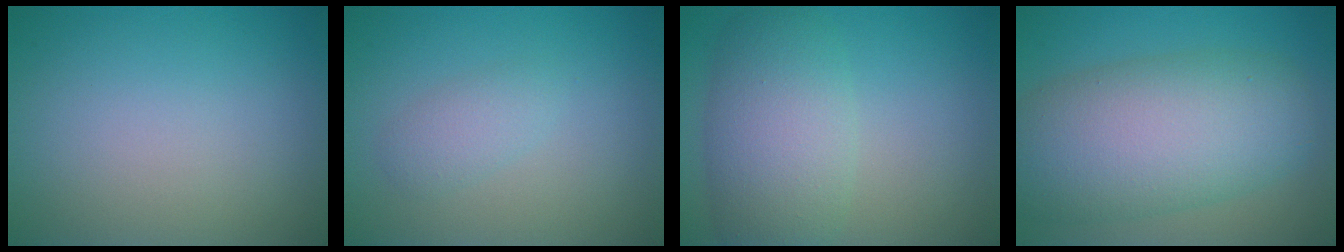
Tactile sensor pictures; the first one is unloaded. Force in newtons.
{"total": 1.8, "press": 1.8, "slide": 0.2}
{"total": 6.2, "press": 6.2, "slide": 0.5}
{"total": 10.2, "press": 10.1, "slide": 0.2}